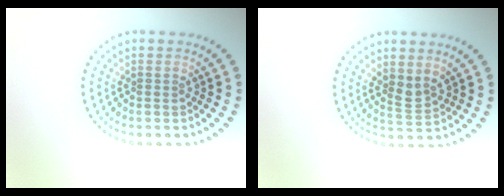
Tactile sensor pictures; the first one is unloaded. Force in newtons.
{"total": 1.9, "press": 1.4, "slide": 1.3}